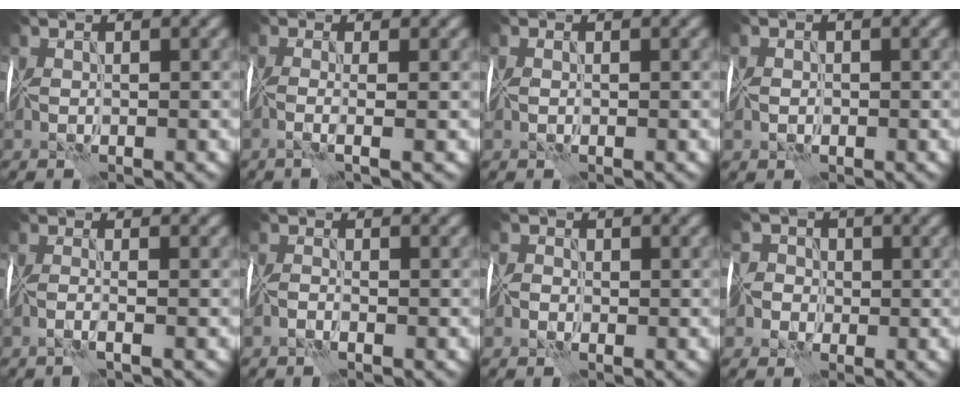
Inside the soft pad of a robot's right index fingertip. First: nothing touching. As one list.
[{"total": 2.3, "force": [-0.8, 0.2, 2.1], "torque": [-0.037, -0.006, -0.027]}, {"total": 0.6, "force": [-0.1, 0.4, 0.5], "torque": [-0.010, 0.001, -0.006]}, {"total": 1.1, "force": [-0.6, 0.8, 0.4], "torque": [-0.011, -0.005, -0.014]}, {"total": 1.5, "force": [-1.0, -0.2, 1.1], "torque": [-0.024, -0.003, -0.031]}, {"total": 1.1, "force": [-0.9, -0.2, 0.4], "torque": [-0.016, 0.001, -0.024]}, {"total": 0.8, "force": [-0.7, 0.4, 0.0], "torque": [0.005, 0.002, -0.021]}, {"total": 3.8, "force": [-1.3, 3.4, 1.0], "torque": [0.008, 0.017, -0.054]}]